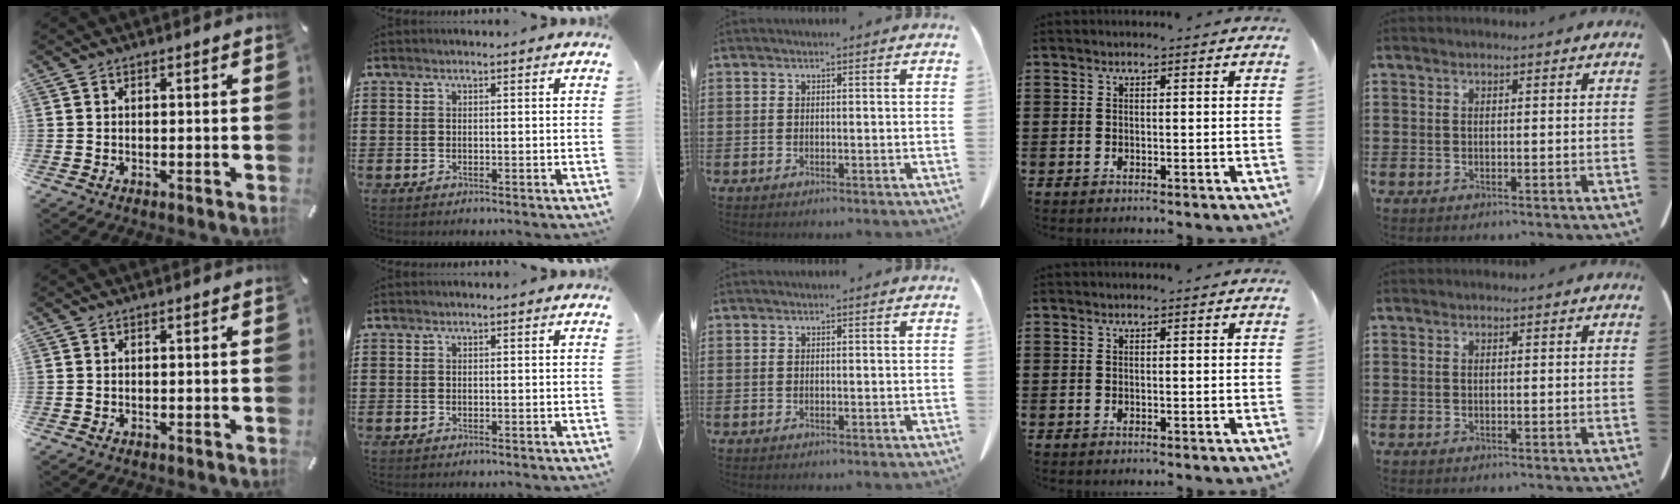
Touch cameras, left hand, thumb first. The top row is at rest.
{}